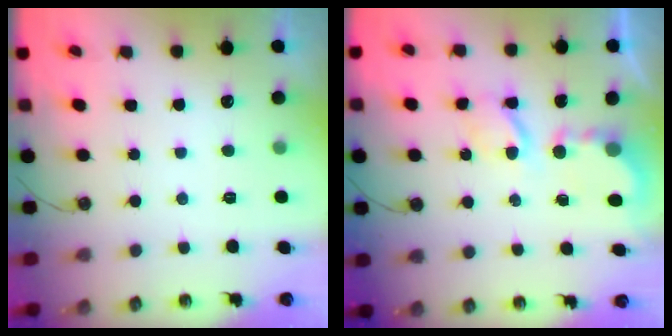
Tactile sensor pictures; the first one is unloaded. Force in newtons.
{"total": 5.3, "press": 5.3, "slide": 0.2}